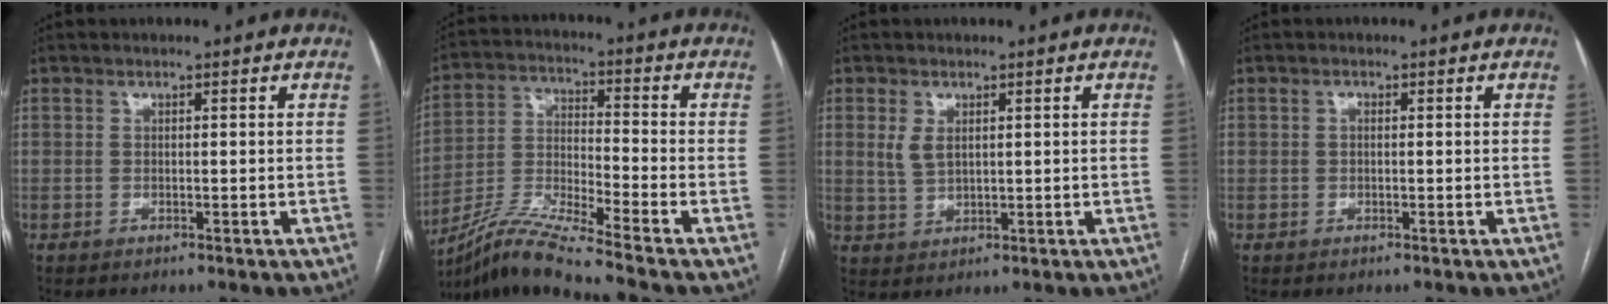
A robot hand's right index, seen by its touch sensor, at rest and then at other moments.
{"total": 11.1, "force": [-9.7, -2.1, 5.0], "torque": [-0.107, -0.011, -0.185]}
{"total": 3.1, "force": [1.0, 1.8, 2.3], "torque": [-0.051, 0.003, 0.027]}
{"total": 0.6, "force": [0.0, 0.4, 0.4], "torque": [-0.007, 0.003, -0.003]}